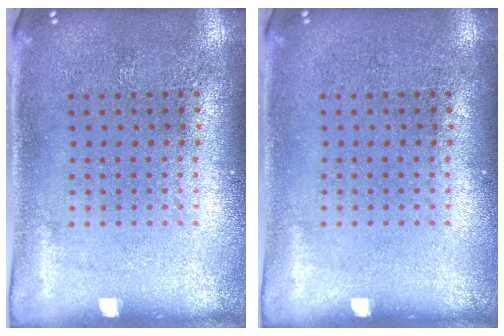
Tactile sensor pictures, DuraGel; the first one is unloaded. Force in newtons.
{"total": 0.0}